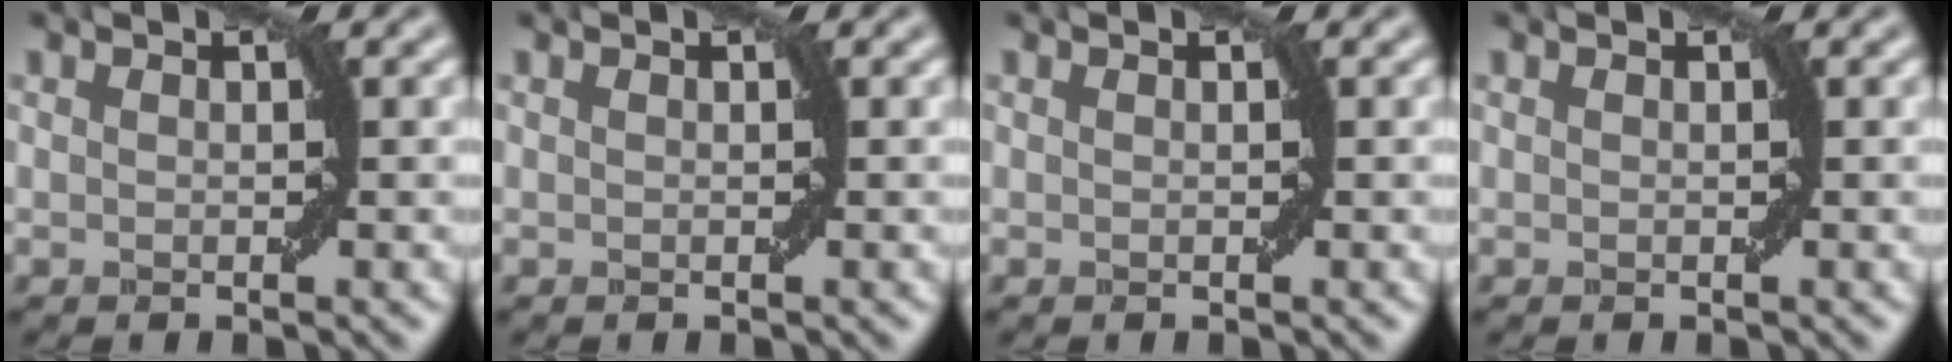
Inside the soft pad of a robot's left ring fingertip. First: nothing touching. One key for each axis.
{"total": 0.0}
{"total": 0.0}
{"total": 0.0}